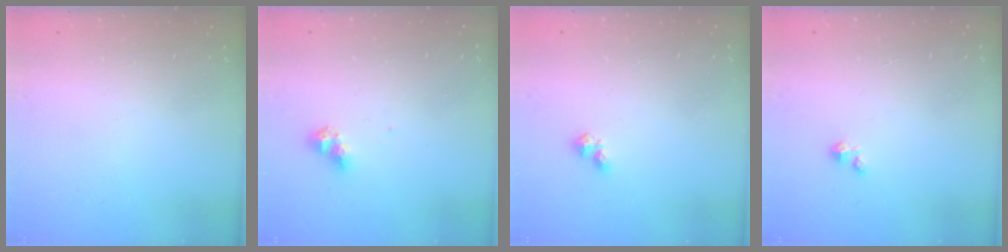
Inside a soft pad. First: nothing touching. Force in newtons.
{"total": 6.4, "press": 6.4, "slide": 0.3}
{"total": 4.2, "press": 4.2, "slide": 0.6}
{"total": 1.4, "press": 1.4, "slide": 0.2}